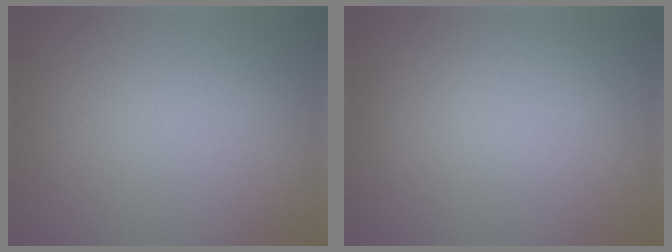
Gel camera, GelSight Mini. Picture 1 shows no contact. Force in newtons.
{"total": 0.0}